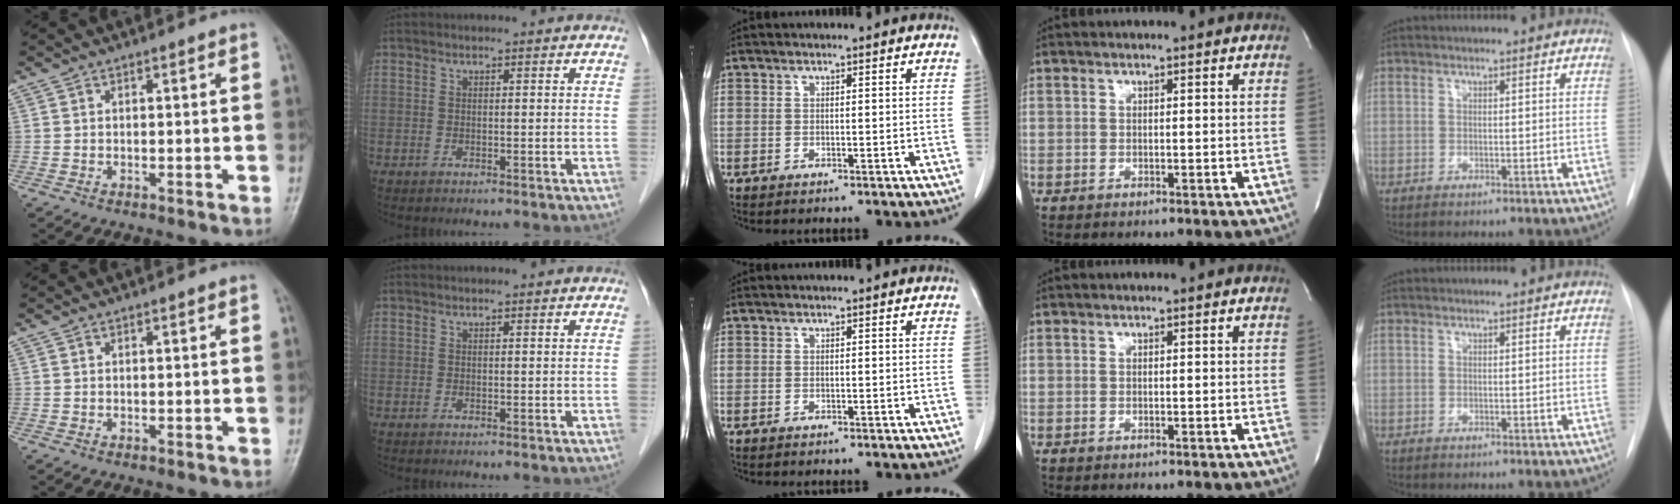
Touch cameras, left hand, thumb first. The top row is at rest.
{}